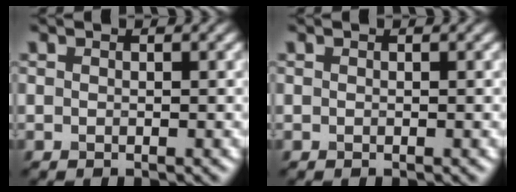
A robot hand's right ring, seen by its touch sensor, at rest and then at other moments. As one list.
[{"total": 0.0}]